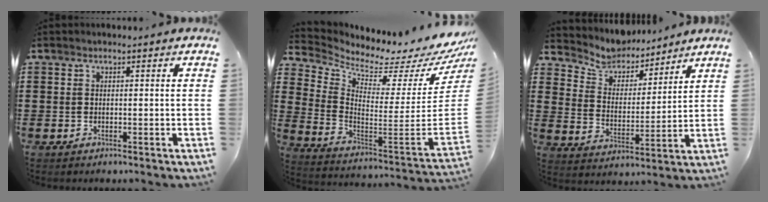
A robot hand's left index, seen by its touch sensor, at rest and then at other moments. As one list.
[{"total": 2.0, "force": [1.5, 0.4, 1.2], "torque": [-0.030, -0.061, 0.012]}, {"total": 6.2, "force": [5.9, 1.6, 0.2], "torque": [-0.041, -0.039, 0.105]}]